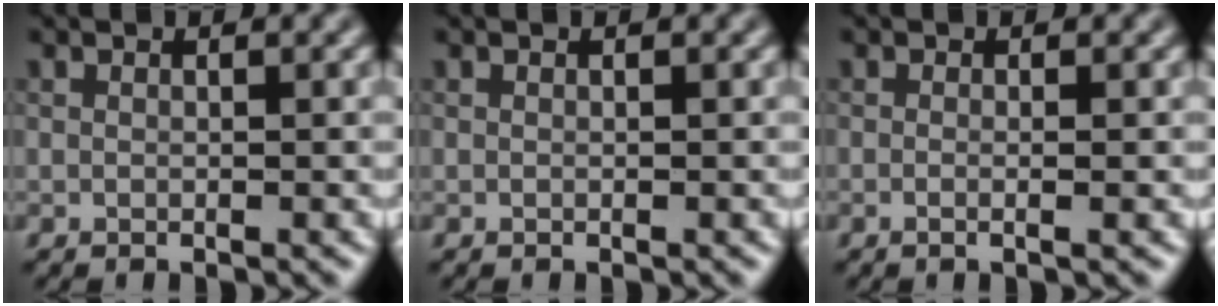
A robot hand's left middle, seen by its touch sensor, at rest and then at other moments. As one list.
[{"total": 0.0}, {"total": 1.0, "force": [-0.2, 0.3, 0.9], "torque": [-0.006, 0.002, -0.017]}]